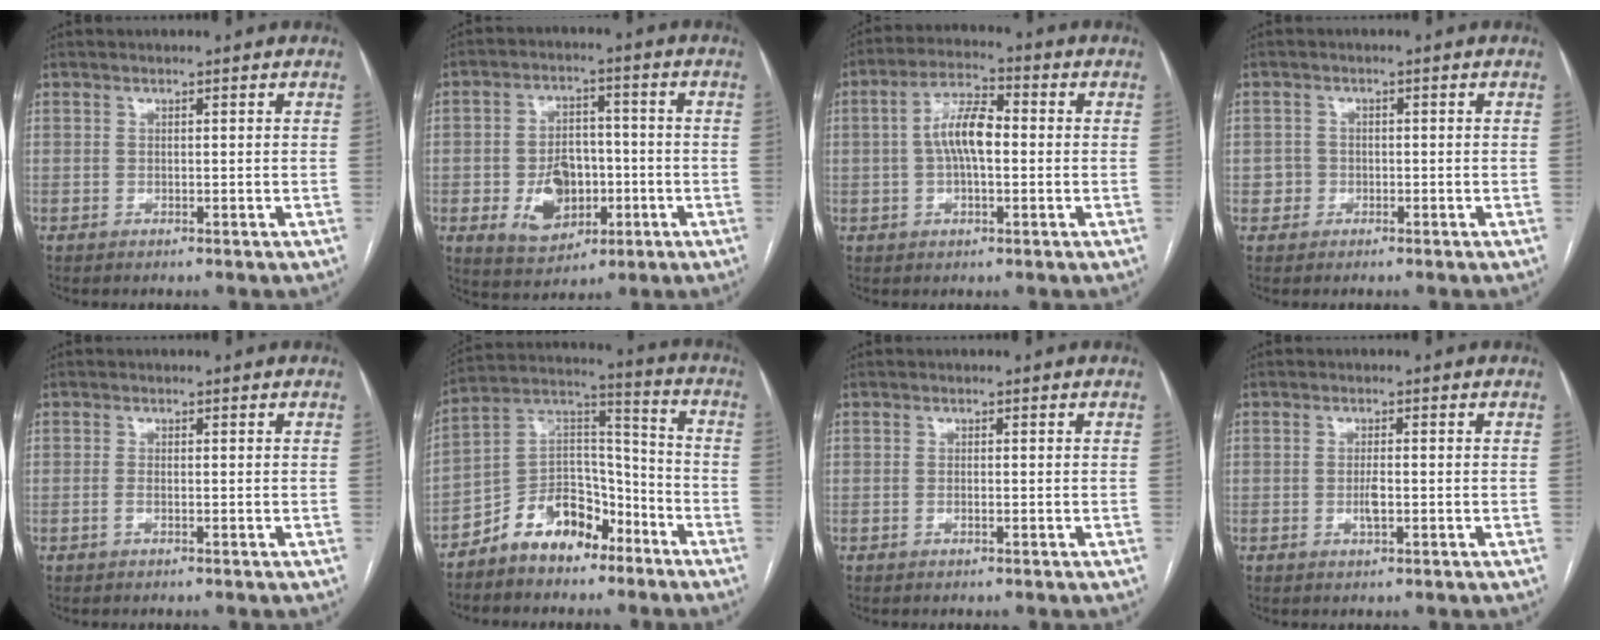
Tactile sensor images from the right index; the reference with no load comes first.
{"total": 10.0, "force": [-2.6, 6.9, 6.7], "torque": [-0.127, 0.012, -0.032]}
{"total": 7.6, "force": [0.0, 2.8, 7.1], "torque": [-0.142, 0.020, -0.004]}
{"total": 2.0, "force": [-0.7, 1.8, 0.1], "torque": [0.004, 0.010, -0.015]}
{"total": 1.1, "force": [-0.5, 0.4, 0.9], "torque": [-0.020, 0.001, -0.009]}
{"total": 12.1, "force": [-8.2, 6.6, 5.9], "torque": [-0.110, 0.040, -0.146]}
{"total": 0.9, "force": [-0.4, 0.2, 0.8], "torque": [-0.015, 0.001, -0.006]}
{"total": 2.2, "force": [-0.6, 0.5, 2.0], "torque": [-0.042, -0.001, -0.009]}